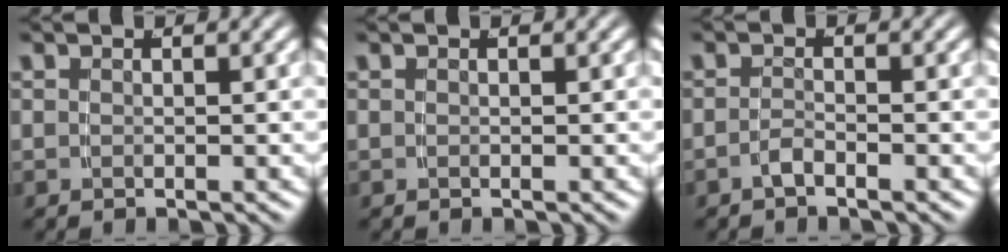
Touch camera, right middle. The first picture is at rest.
{"total": 0.0}
{"total": 1.4, "force": [-1.3, -0.3, 0.4], "torque": [-0.008, -0.001, -0.026]}